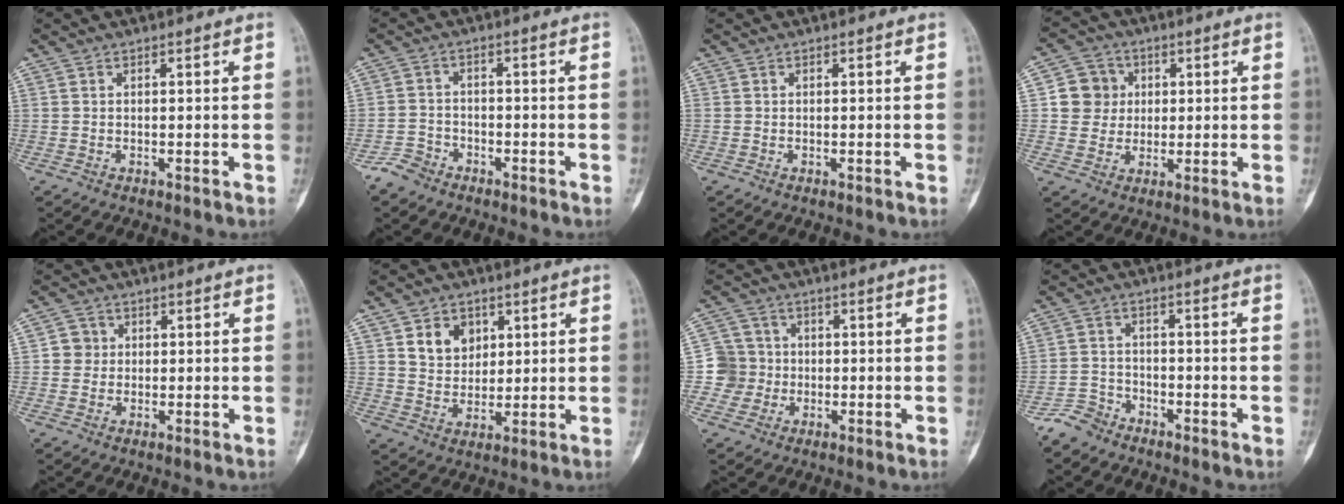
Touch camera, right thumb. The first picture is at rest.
{"total": 3.8, "force": [-3.0, 2.3, 0.6], "torque": [-0.007, 0.015, -0.061]}
{"total": 0.0}
{"total": 7.2, "force": [1.2, 6.9, 1.8], "torque": [0.007, 0.005, 0.014]}
{"total": 3.2, "force": [0.4, 3.1, 0.5], "torque": [0.015, 0.006, 0.000]}
{"total": 7.4, "force": [2.9, 5.8, 3.5], "torque": [-0.028, -0.015, 0.054]}
{"total": 5.9, "force": [-1.0, 5.8, 0.0], "torque": [0.041, 0.016, -0.027]}
{"total": 4.2, "force": [-3.7, 2.1, 0.3], "torque": [0.001, 0.014, -0.080]}